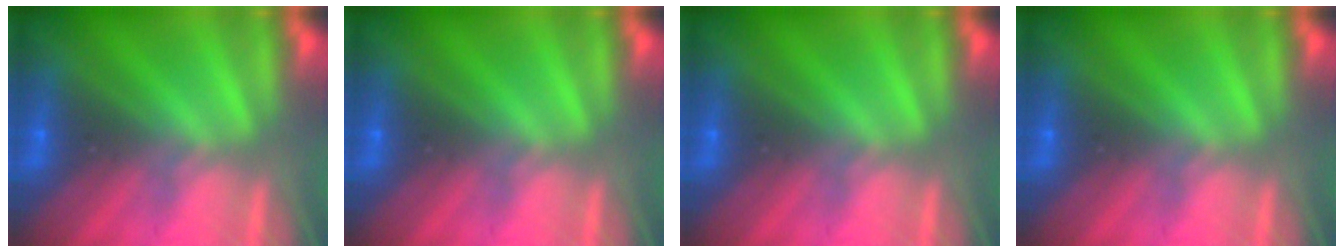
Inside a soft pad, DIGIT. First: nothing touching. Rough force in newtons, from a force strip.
{"total": 0.0}
{"total": 0.0}
{"total": 0.0}